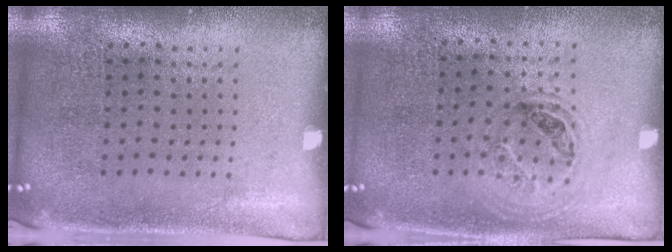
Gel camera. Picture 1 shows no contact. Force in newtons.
{"total": 0.9, "press": 0.8, "slide": 0.4}